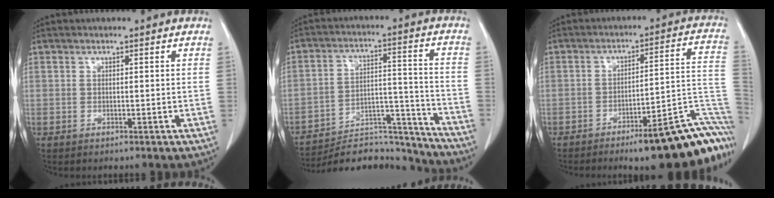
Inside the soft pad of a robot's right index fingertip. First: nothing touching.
{"total": 17.9, "force": [-17.5, 3.0, 2.5], "torque": [-0.046, 0.049, -0.258]}
{"total": 19.2, "force": [-11.7, 3.0, 14.9], "torque": [-0.082, 0.042, -0.154]}